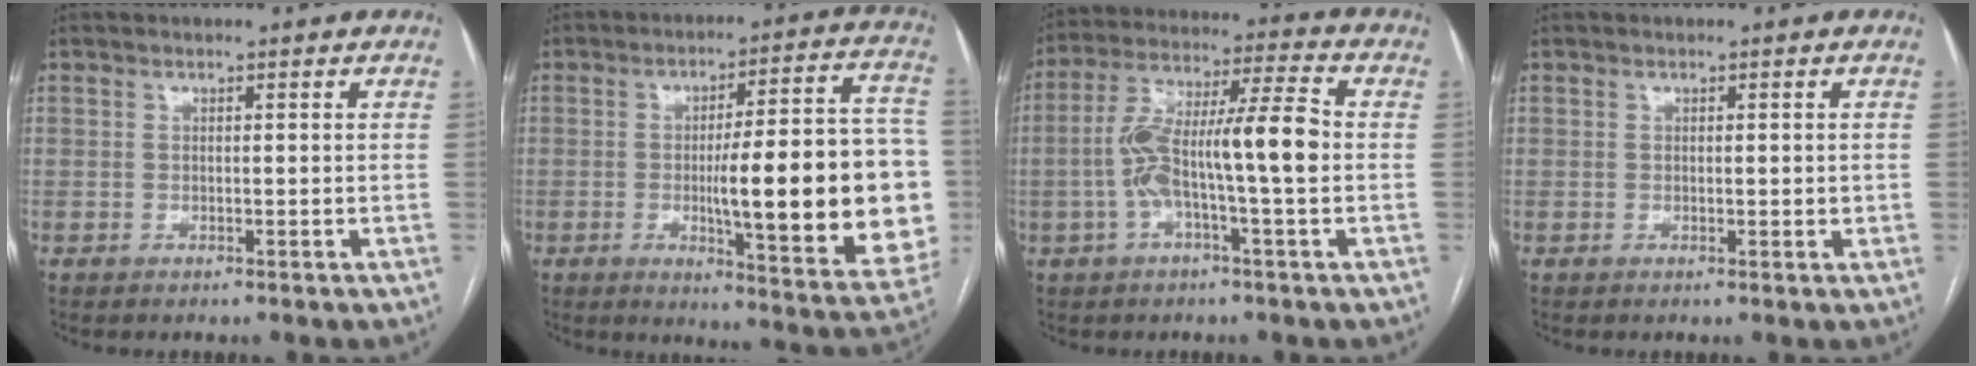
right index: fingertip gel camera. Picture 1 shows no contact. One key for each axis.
{"total": 23.8, "fx": -2.6, "fy": 4.0, "fz": 23.3, "tx": -0.236, "ty": 0.020, "tz": -0.024}
{"total": 12.5, "fx": -1.6, "fy": 1.0, "fz": 12.4, "tx": -0.234, "ty": 0.031, "tz": -0.032}
{"total": 1.3, "fx": 0.1, "fy": 0.6, "fz": 1.2, "tx": -0.017, "ty": -0.001, "tz": 0.004}